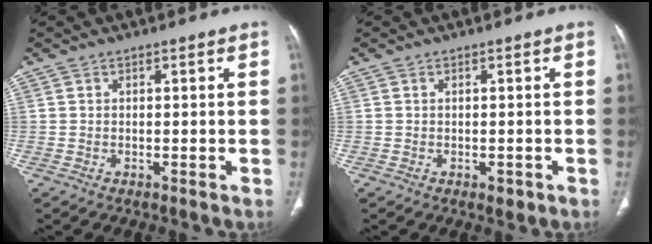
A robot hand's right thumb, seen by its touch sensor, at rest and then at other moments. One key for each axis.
{"total": 1.5, "fx": -0.5, "fy": 0.8, "fz": 1.1, "tx": -0.011, "ty": 0.003, "tz": 0.000}